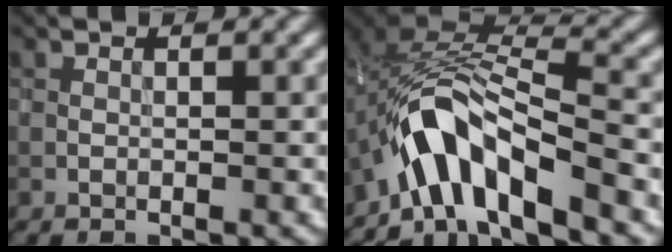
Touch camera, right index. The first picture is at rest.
{"total": 7.5, "force": [-4.7, 2.9, 5.2], "torque": [-0.077, 0.007, -0.090]}